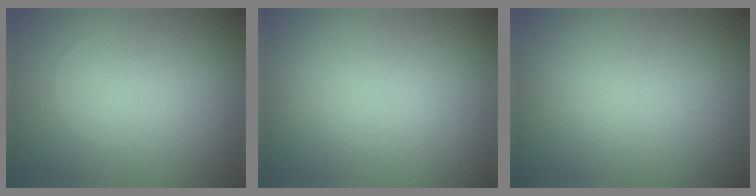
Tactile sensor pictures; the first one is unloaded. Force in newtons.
{"total": 0.0}
{"total": 0.0}